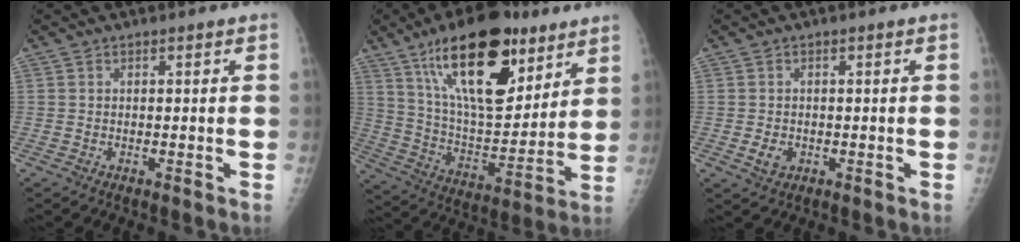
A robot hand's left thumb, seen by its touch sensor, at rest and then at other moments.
{"total": 25.2, "force": [14.1, 10.8, 17.8], "torque": [-0.256, -0.056, 0.243]}
{"total": 2.7, "force": [-0.6, 2.1, 1.5], "torque": [-0.020, 0.000, -0.004]}